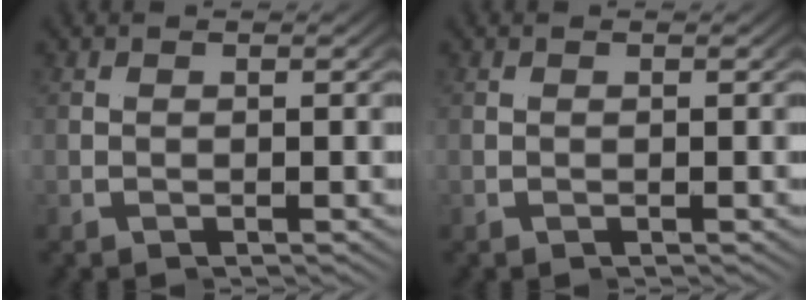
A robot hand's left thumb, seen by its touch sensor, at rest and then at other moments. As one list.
[{"total": 0.0}]